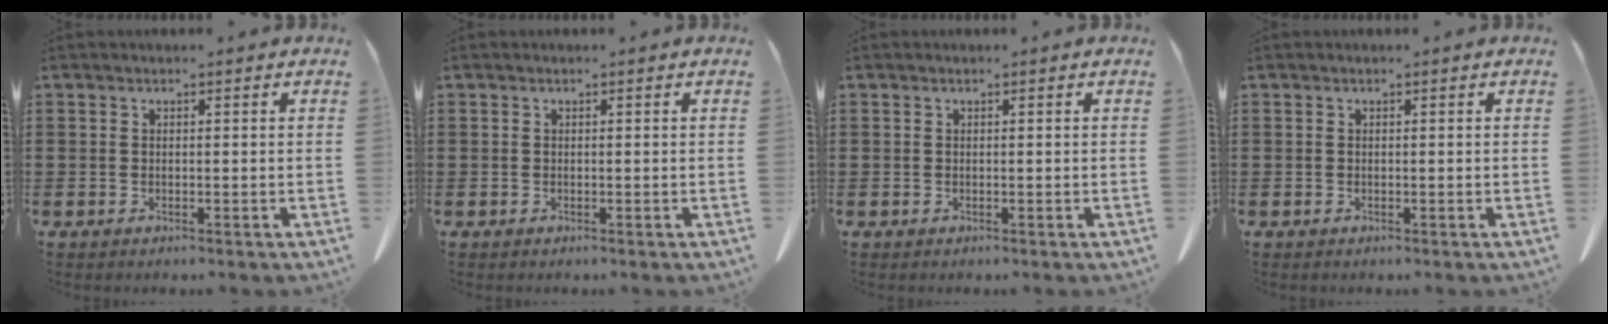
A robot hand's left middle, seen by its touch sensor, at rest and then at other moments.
{"total": 0.0}
{"total": 0.0}
{"total": 0.0}